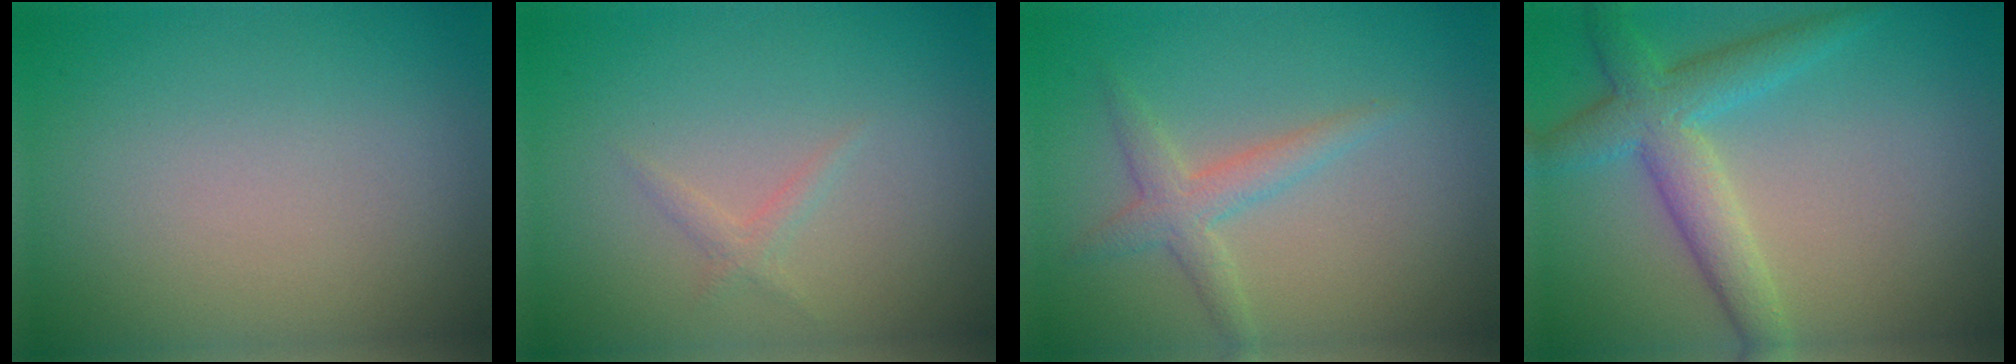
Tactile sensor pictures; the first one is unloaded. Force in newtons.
{"total": 0.9, "press": 0.9, "slide": 0.0}
{"total": 2.3, "press": 2.3, "slide": 0.0}
{"total": 4.5, "press": 4.5, "slide": 0.2}